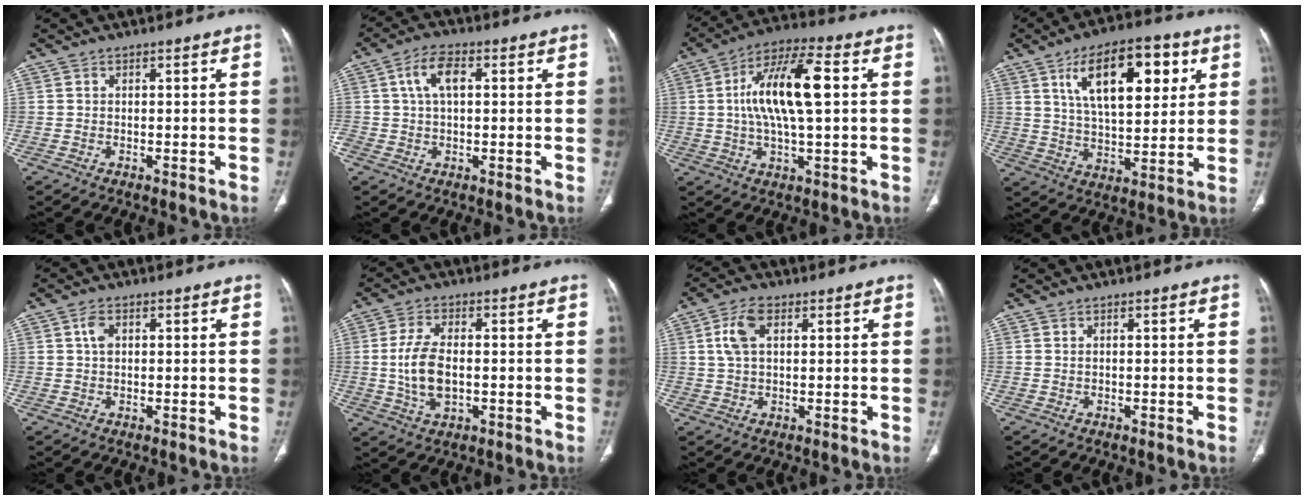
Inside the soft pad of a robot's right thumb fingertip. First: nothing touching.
{"total": 6.4, "force": [1.6, 3.5, 5.1], "torque": [-0.098, 0.014, 0.029]}
{"total": 15.0, "force": [2.1, 5.0, 13.9], "torque": [-0.264, 0.016, 0.032]}
{"total": 17.9, "force": [7.1, 8.3, 14.2], "torque": [-0.192, -0.016, 0.120]}
{"total": 2.8, "force": [0.9, 1.8, 2.0], "torque": [-0.038, 0.005, 0.017]}
{"total": 8.6, "force": [-0.5, 4.7, 7.2], "torque": [-0.148, 0.002, -0.006]}
{"total": 6.2, "force": [2.0, 3.5, 4.8], "torque": [-0.103, 0.009, 0.041]}
{"total": 0.0}